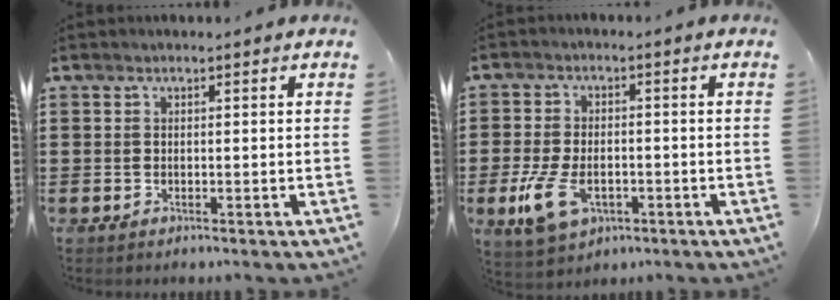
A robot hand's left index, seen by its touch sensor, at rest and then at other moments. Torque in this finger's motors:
{"motor_torque": [1.68, 0.46, 0.54, 0.12]}